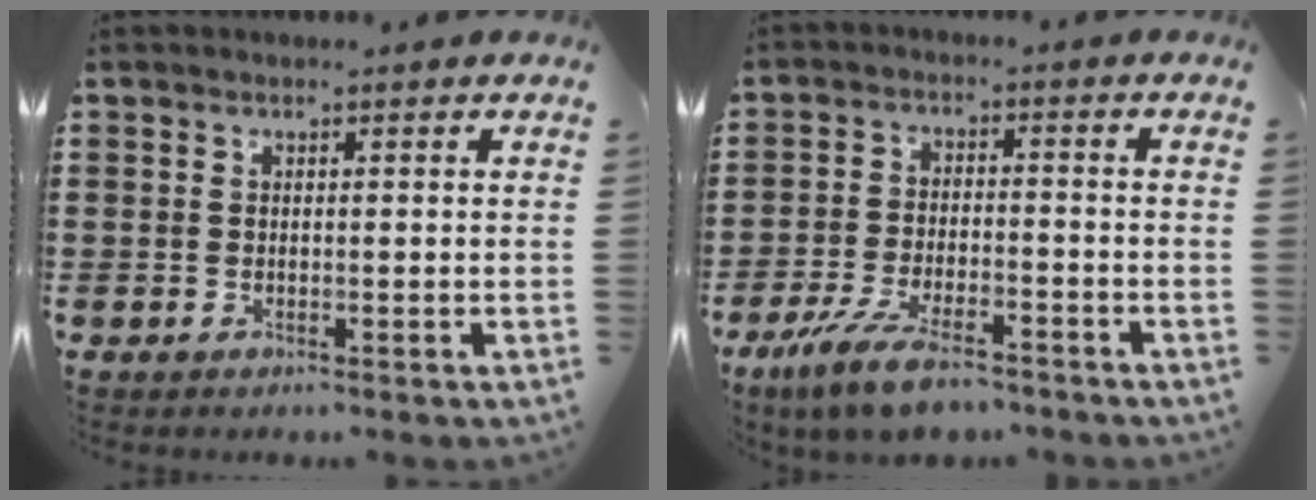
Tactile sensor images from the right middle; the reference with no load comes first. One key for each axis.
{"total": 7.3, "fx": -5.7, "fy": 1.7, "fz": 4.3, "tx": -0.100, "ty": -0.006, "tz": -0.109}